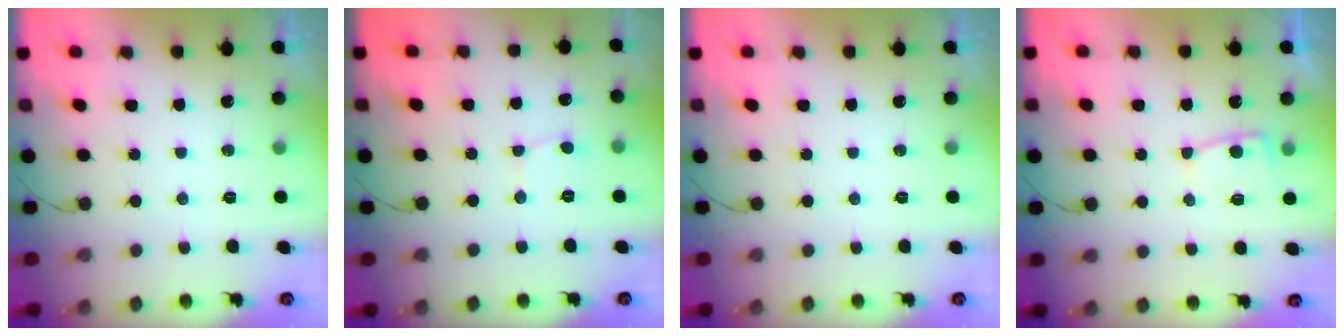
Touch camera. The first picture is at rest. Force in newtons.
{"total": 2.2, "press": 2.2, "slide": 0.2}
{"total": 0.0}
{"total": 6.7, "press": 6.7, "slide": 0.6}